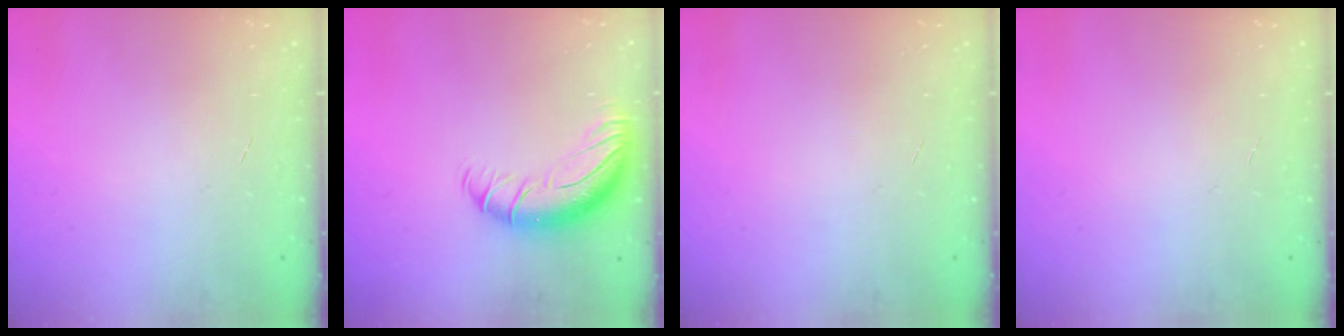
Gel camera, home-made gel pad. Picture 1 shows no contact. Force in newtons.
{"total": 11.7, "press": 11.4, "slide": 2.4}
{"total": 0.0}
{"total": 0.0}